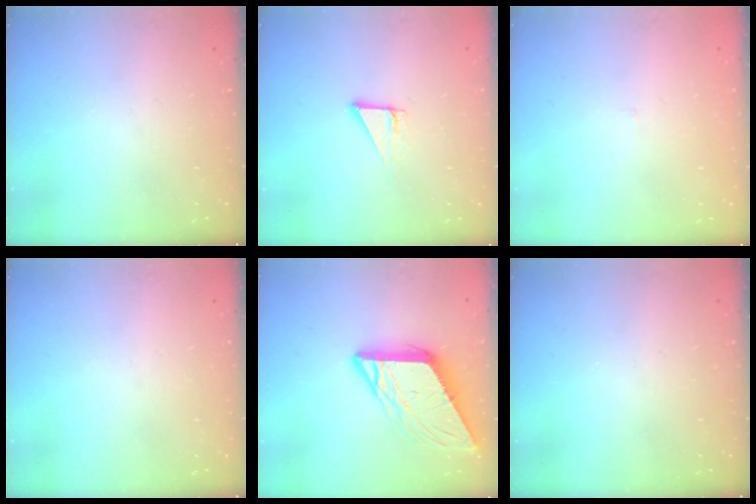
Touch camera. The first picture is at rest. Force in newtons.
{"total": 3.7, "press": 3.7, "slide": 0.2}
{"total": 2.0, "press": 2.0, "slide": 0.1}
{"total": 0.0}
{"total": 10.6, "press": 10.5, "slide": 1.1}
{"total": 0.0}